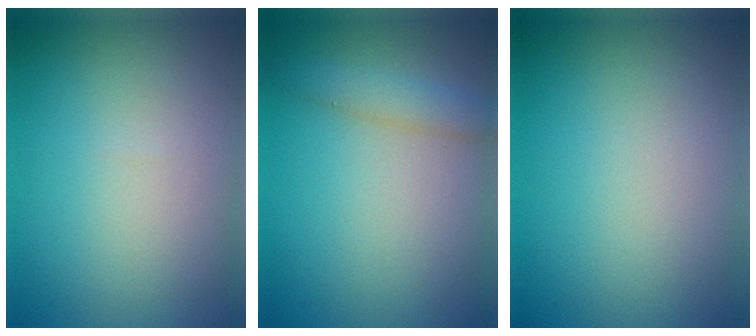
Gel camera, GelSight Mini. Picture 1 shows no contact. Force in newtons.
{"total": 2.5, "press": 2.5, "slide": 0.1}
{"total": 0.0}